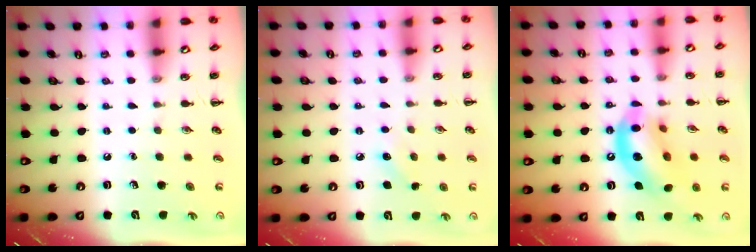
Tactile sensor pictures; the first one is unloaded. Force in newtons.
{"total": 6.3, "press": 6.1, "slide": 1.7}
{"total": 15.6, "press": 15.1, "slide": 3.6}